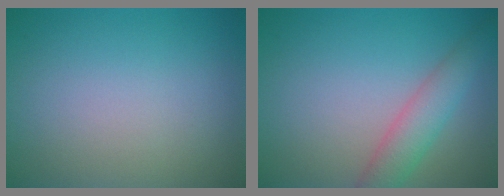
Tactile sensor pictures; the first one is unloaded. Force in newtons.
{"total": 3.4, "press": 3.4, "slide": 0.1}